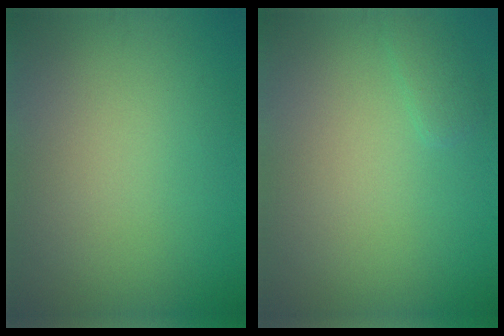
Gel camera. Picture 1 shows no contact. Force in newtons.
{"total": 1.0, "press": 1.0, "slide": 0.0}